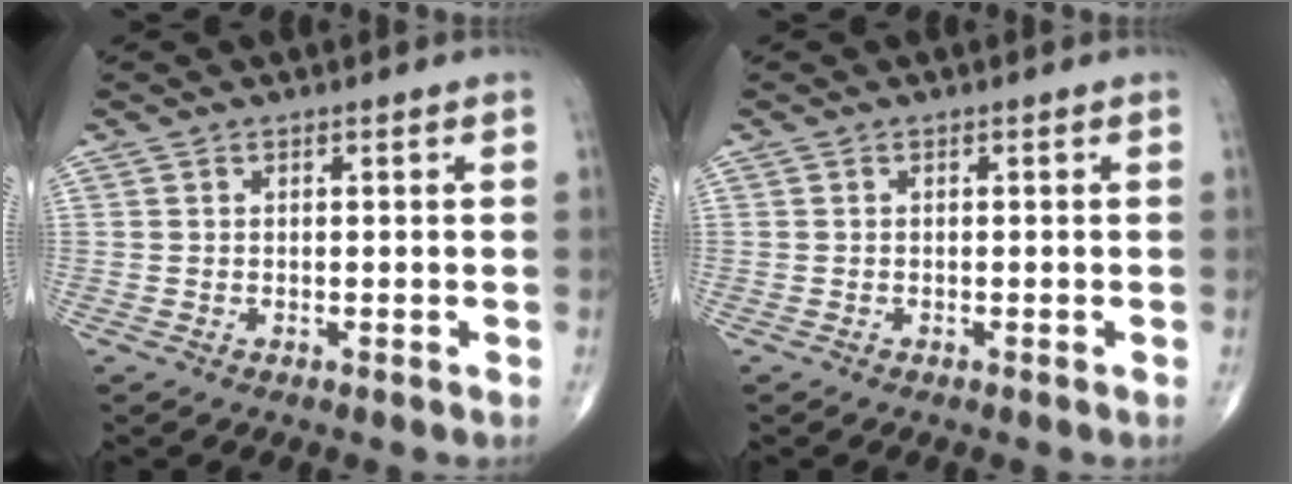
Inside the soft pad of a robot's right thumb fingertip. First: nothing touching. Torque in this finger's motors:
{"motor_torque": [-0.03, 0.16, -0.14, -0.11, -0.01]}